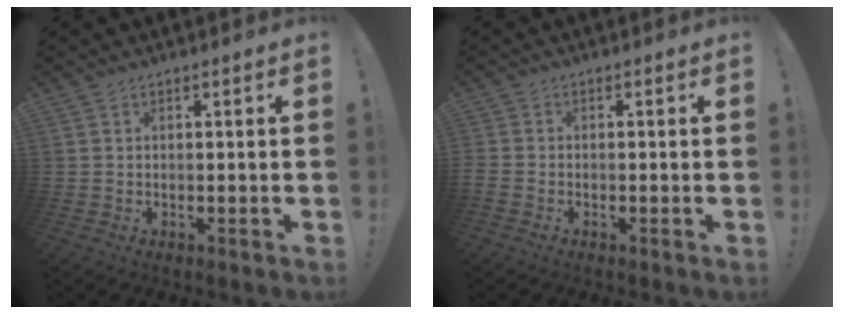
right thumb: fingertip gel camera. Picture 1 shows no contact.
{"total": 1.4, "force": [-1.1, 0.4, 0.8], "torque": [-0.014, 0.005, -0.018]}